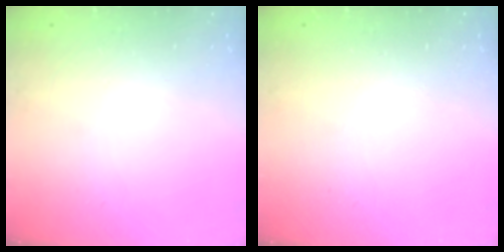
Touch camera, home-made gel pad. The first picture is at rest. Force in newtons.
{"total": 0.0}